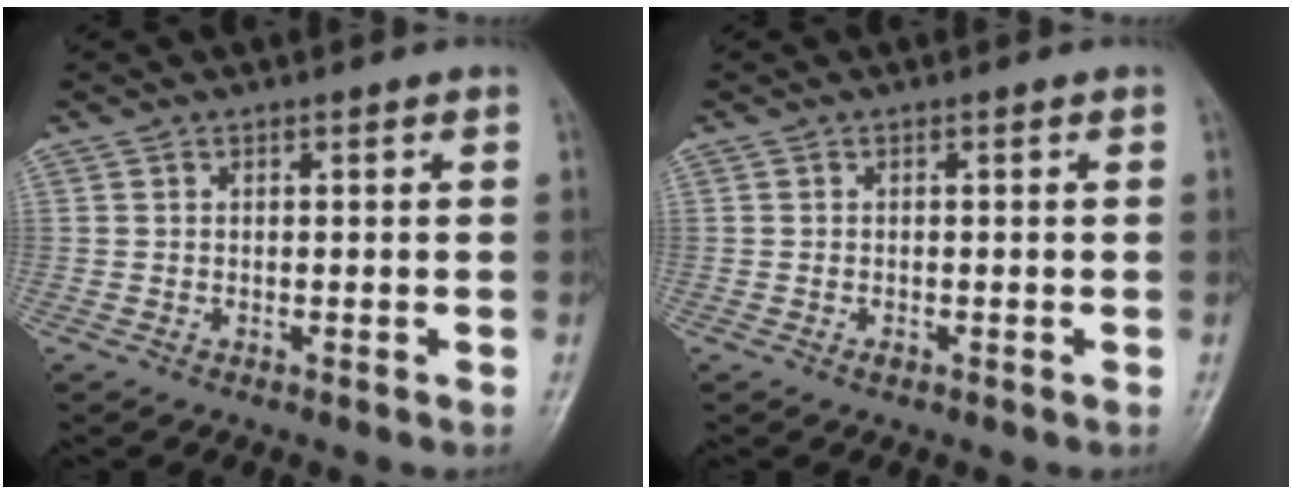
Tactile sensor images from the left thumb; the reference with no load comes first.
{"total": 0.7, "force": [-0.3, 0.3, 0.4], "torque": [-0.005, 0.005, -0.003]}